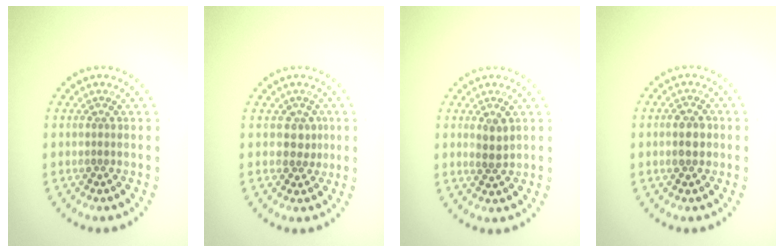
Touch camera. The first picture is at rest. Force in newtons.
{"total": 1.7, "press": 1.4, "slide": 0.9}
{"total": 1.4, "press": 1.2, "slide": 0.6}
{"total": 1.9, "press": 1.9, "slide": 0.1}